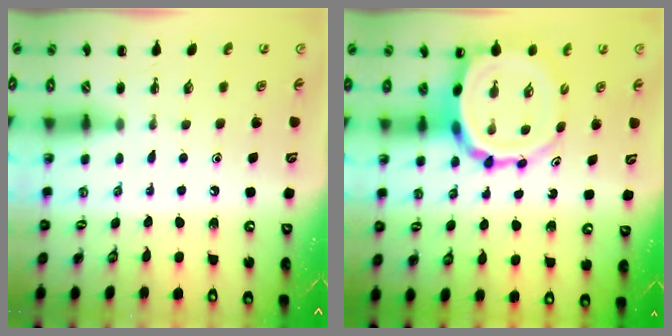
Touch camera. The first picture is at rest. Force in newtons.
{"total": 11.5, "press": 10.9, "slide": 3.6}